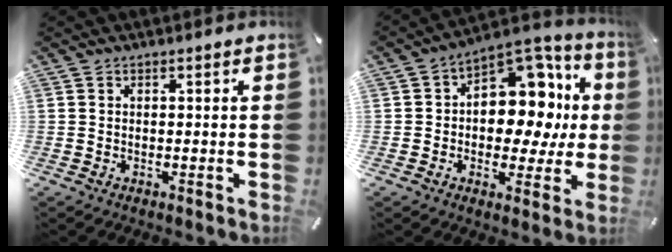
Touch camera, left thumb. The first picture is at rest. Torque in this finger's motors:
{"motor_torque": [2.20, 2.25, 0.44, -0.10, 0.13]}